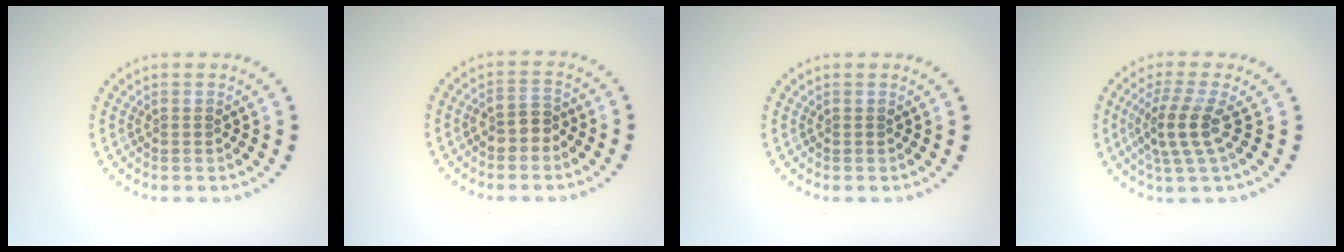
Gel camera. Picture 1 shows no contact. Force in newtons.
{"total": 2.1, "press": 2.0, "slide": 0.8}
{"total": 0.0}
{"total": 3.5, "press": 2.8, "slide": 2.1}